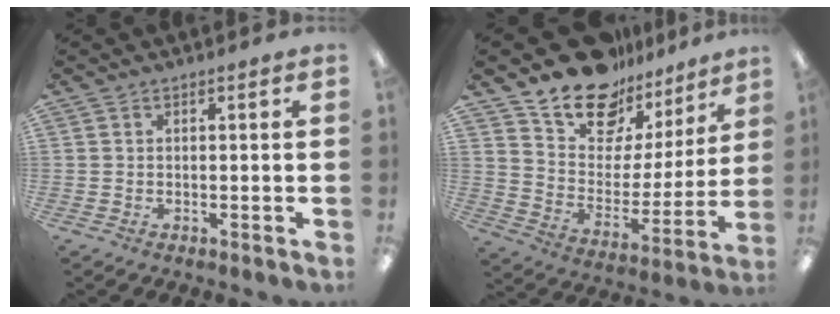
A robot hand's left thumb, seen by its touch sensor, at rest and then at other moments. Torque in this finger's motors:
{"motor_torque": [1.30, 1.29, 1.45, -1.32, 0.04]}